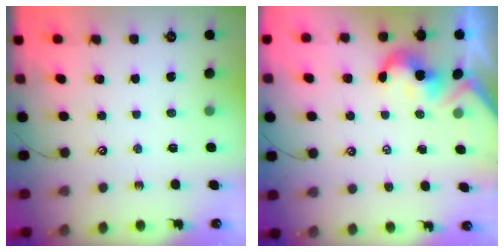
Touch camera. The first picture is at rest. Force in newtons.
{"total": 2.1, "press": 2.1, "slide": 0.4}